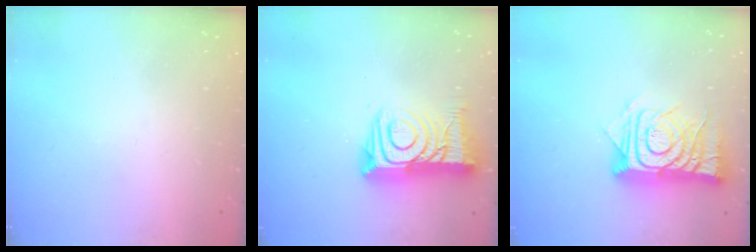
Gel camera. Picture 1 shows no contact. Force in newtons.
{"total": 17.3, "press": 17.2, "slide": 1.3}
{"total": 15.5, "press": 15.4, "slide": 1.2}